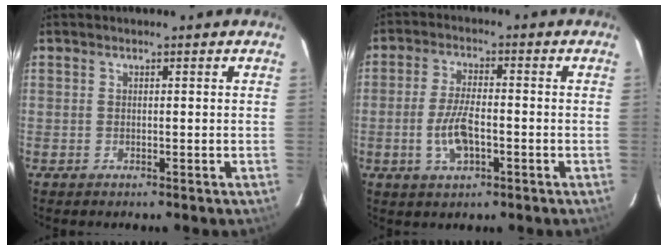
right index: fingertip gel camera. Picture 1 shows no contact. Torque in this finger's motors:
{"motor_torque": [0.12, -0.02, 0.12, 0.11]}